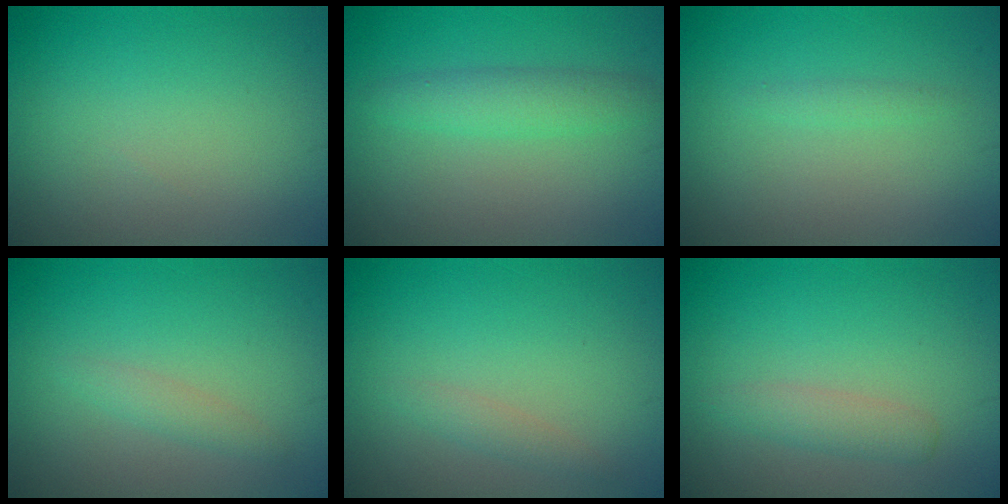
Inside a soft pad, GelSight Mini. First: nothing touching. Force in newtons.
{"total": 2.5, "press": 2.5, "slide": 0.1}
{"total": 0.7, "press": 0.7, "slide": 0.1}
{"total": 1.3, "press": 1.3, "slide": 0.0}
{"total": 1.2, "press": 1.2, "slide": 0.1}
{"total": 1.8, "press": 1.8, "slide": 0.0}